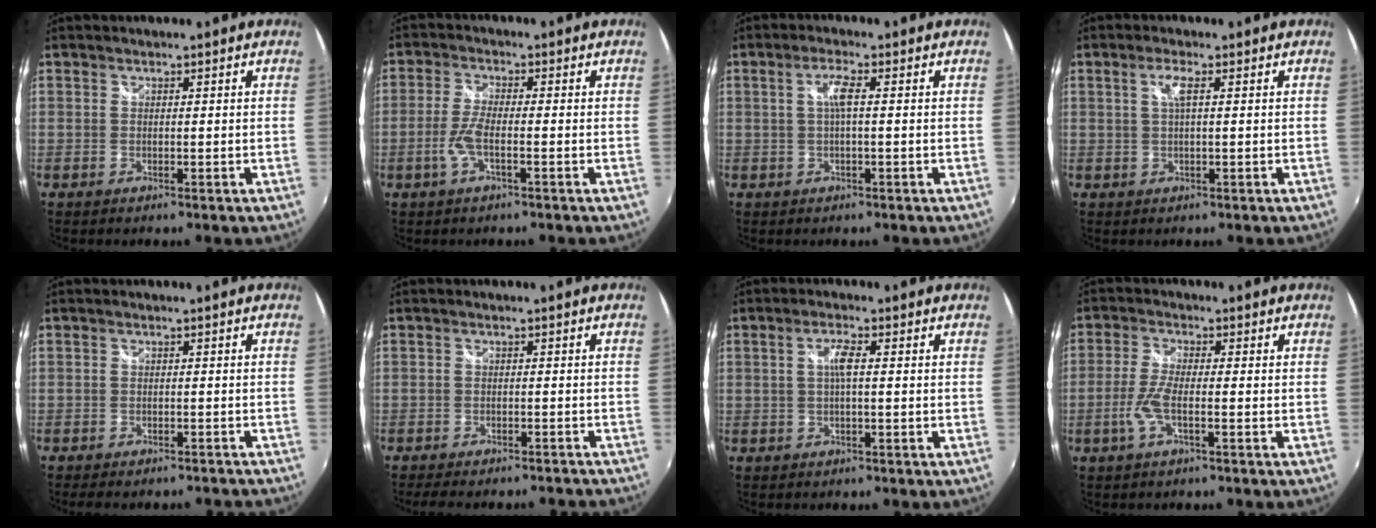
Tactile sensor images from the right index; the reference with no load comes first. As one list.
[{"total": 5.1, "force": [-1.7, 1.0, 4.7], "torque": [-0.106, -0.001, -0.036]}, {"total": 3.1, "force": [0.2, 0.1, 3.1], "torque": [-0.062, 0.004, 0.004]}, {"total": 2.5, "force": [0.6, 0.0, 2.4], "torque": [-0.047, 0.003, 0.009]}, {"total": 10.2, "force": [-9.0, 2.6, 4.1], "torque": [-0.087, -0.013, -0.114]}, {"total": 12.5, "force": [-11.1, 2.9, 5.0], "torque": [-0.105, -0.012, -0.141]}, {"total": 2.8, "force": [0.0, 0.2, 2.8], "torque": [-0.055, 0.004, 0.000]}, {"total": 5.4, "force": [-1.9, 0.9, 5.0], "torque": [-0.113, -0.002, -0.039]}]